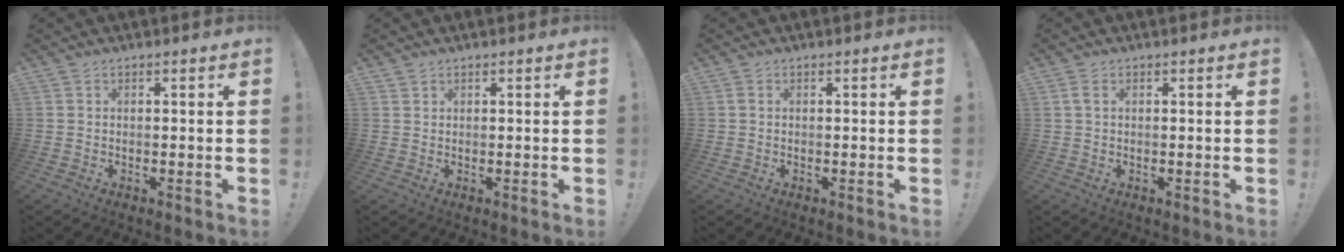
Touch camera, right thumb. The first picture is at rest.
{"total": 0.9, "force": [0.8, 0.5, 0.2], "torque": [-0.003, -0.001, 0.016]}
{"total": 0.6, "force": [0.1, 0.5, 0.4], "torque": [-0.016, 0.006, 0.003]}
{"total": 1.8, "force": [0.7, 0.9, 1.4], "torque": [-0.028, 0.004, 0.013]}